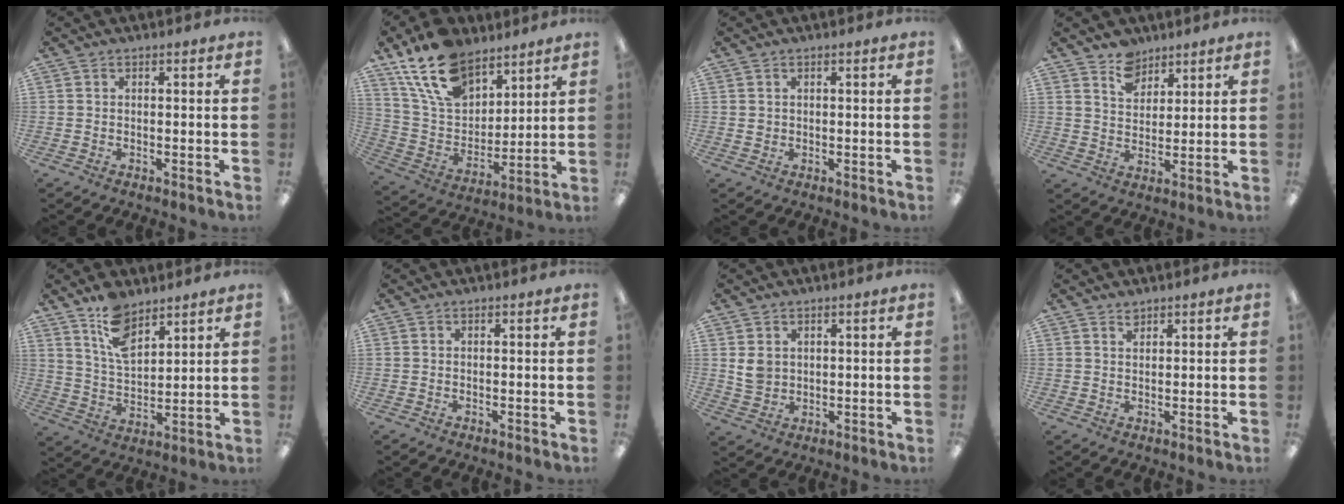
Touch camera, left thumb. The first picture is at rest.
{"total": 17.8, "force": [12.1, 9.9, 8.5], "torque": [-0.174, -0.052, 0.228]}
{"total": 1.0, "force": [0.4, 0.9, 0.1], "torque": [-0.002, 0.003, 0.007]}
{"total": 6.9, "force": [5.5, 4.1, 1.2], "torque": [-0.015, -0.034, 0.102]}
{"total": 10.9, "force": [7.5, 5.5, 5.7], "torque": [-0.110, -0.032, 0.139]}
{"total": 0.0}
{"total": 4.3, "force": [1.5, 3.5, 1.9], "torque": [-0.024, -0.002, 0.028]}
{"total": 1.5, "force": [1.4, 0.5, 0.2], "torque": [0.001, -0.006, 0.026]}